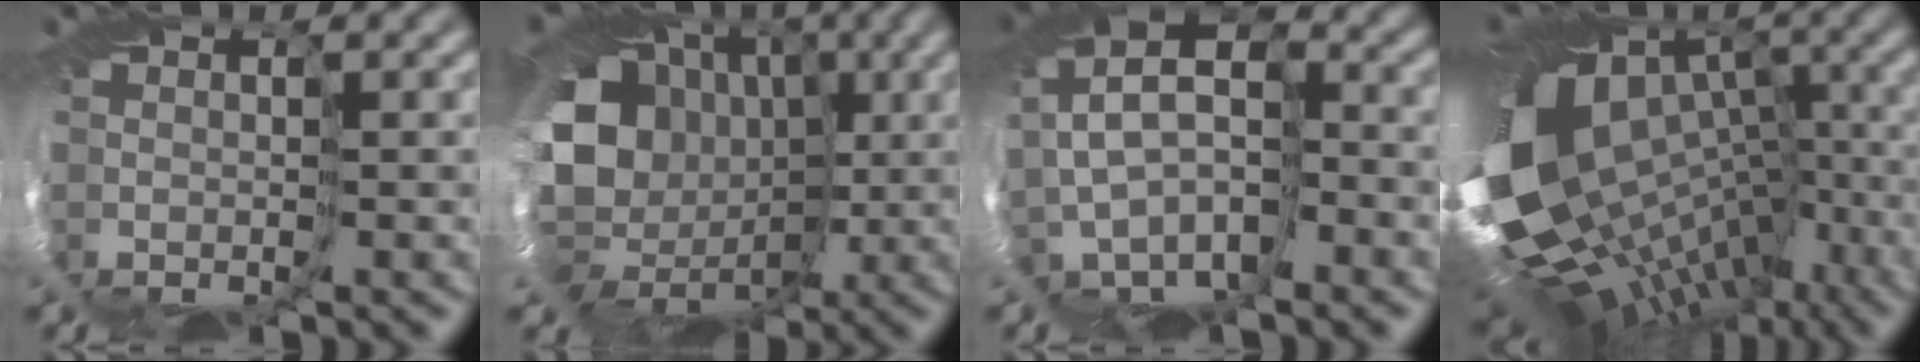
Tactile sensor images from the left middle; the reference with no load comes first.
{"total": 18.1, "force": [1.5, 15.8, 8.8], "torque": [-0.163, -0.006, 0.001]}
{"total": 8.1, "force": [-0.7, 5.6, 5.9], "torque": [-0.131, 0.011, -0.008]}
{"total": 16.8, "force": [-3.2, 12.3, 11.0], "torque": [-0.209, -0.003, -0.010]}